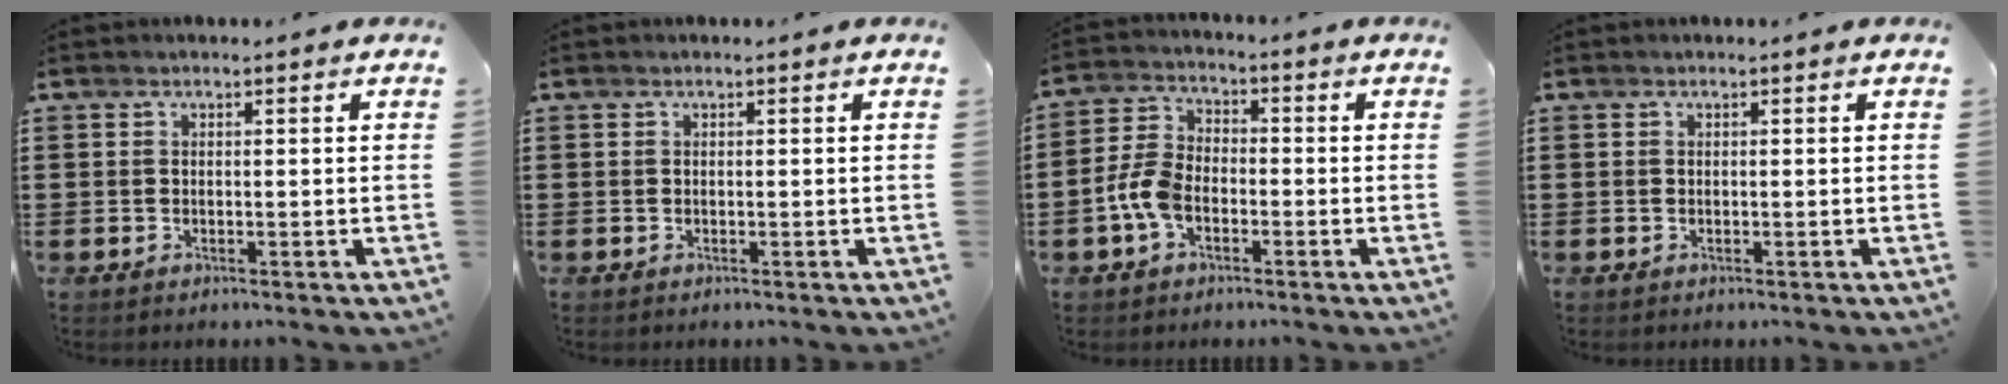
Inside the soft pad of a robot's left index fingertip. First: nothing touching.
{"total": 0.0}
{"total": 6.0, "force": [-2.3, 3.6, 4.2], "torque": [-0.115, 0.001, -0.053]}
{"total": 0.0}